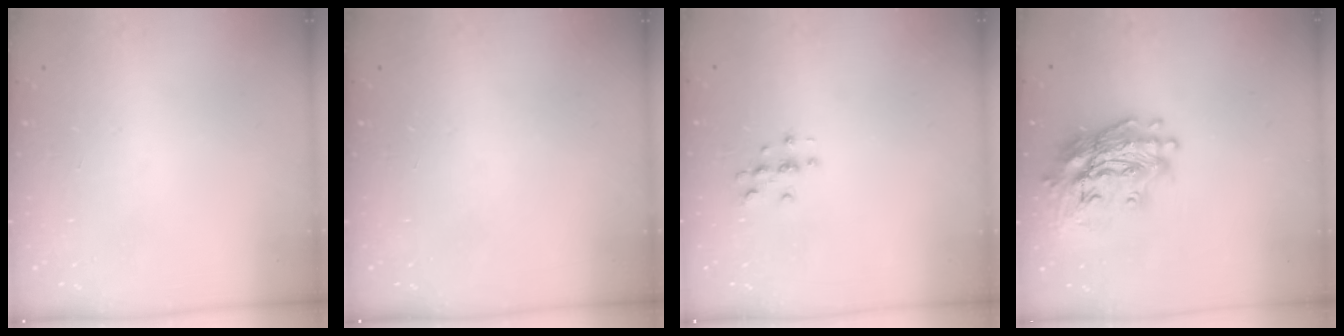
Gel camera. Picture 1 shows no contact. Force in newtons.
{"total": 0.0}
{"total": 3.0, "press": 3.0, "slide": 0.3}
{"total": 19.7, "press": 19.5, "slide": 2.7}